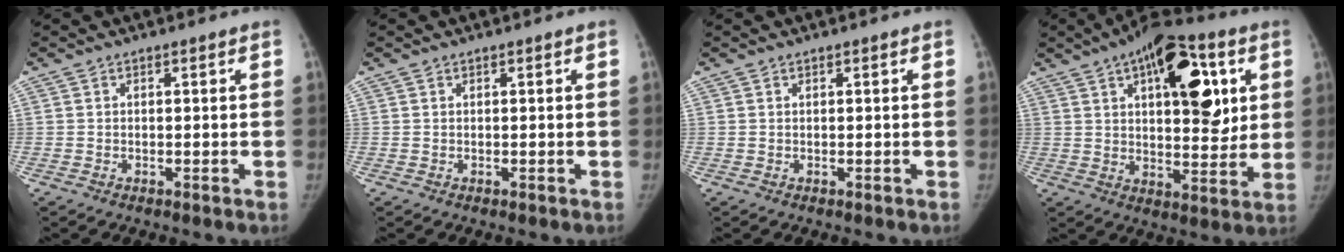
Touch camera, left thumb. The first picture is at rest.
{"total": 0.0}
{"total": 0.0}
{"total": 20.6, "force": [7.2, 9.8, 16.6], "torque": [-0.194, -0.011, 0.104]}